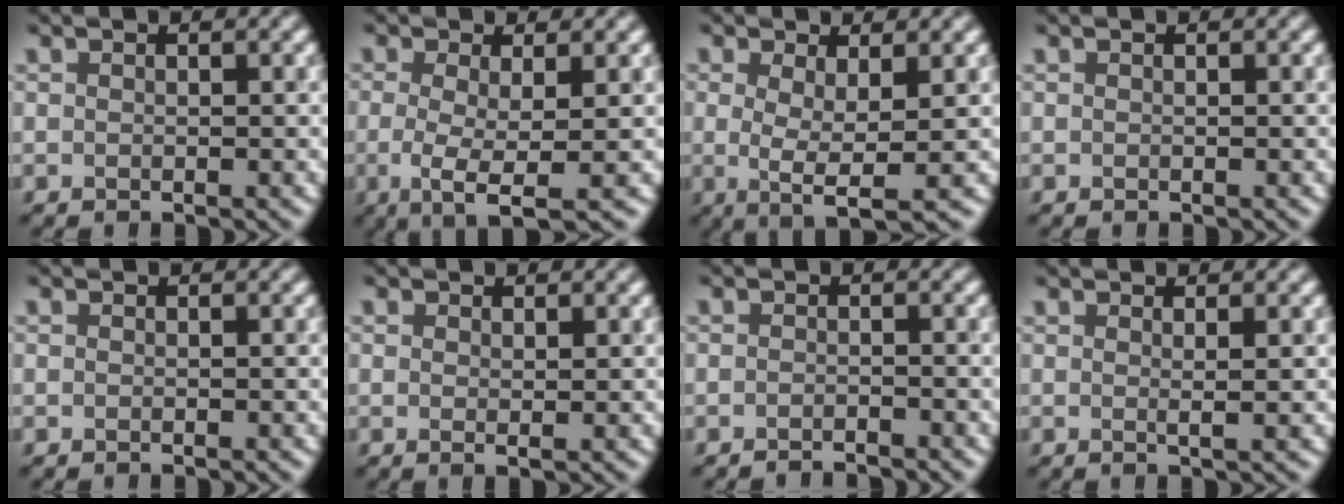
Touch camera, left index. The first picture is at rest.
{"total": 4.2, "force": [-0.9, 1.2, 3.9], "torque": [-0.073, -0.007, -0.014]}
{"total": 3.7, "force": [-0.3, 1.1, 3.6], "torque": [-0.061, -0.003, -0.003]}
{"total": 0.0}
{"total": 0.0}
{"total": 0.7, "force": [0.2, 0.3, 0.6], "torque": [-0.008, 0.006, 0.005]}
{"total": 1.5, "force": [-1.5, 0.1, 0.1], "torque": [0.008, 0.000, -0.027]}
{"total": 1.0, "force": [0.1, 0.2, 1.0], "torque": [-0.012, 0.005, 0.003]}